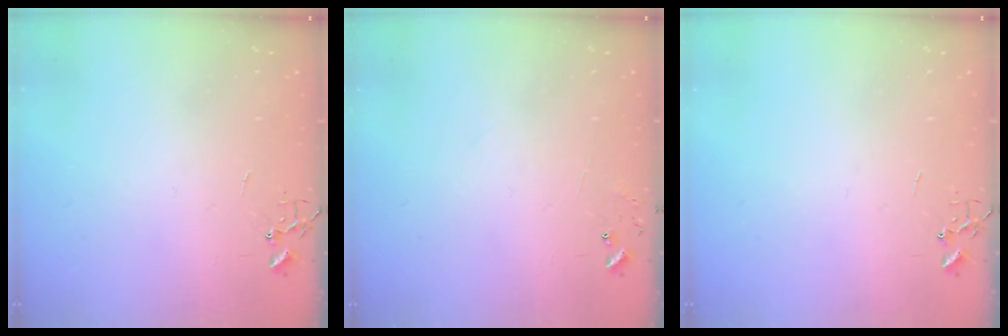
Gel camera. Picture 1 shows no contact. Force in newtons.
{"total": 6.3, "press": 6.3, "slide": 0.5}
{"total": 0.0}